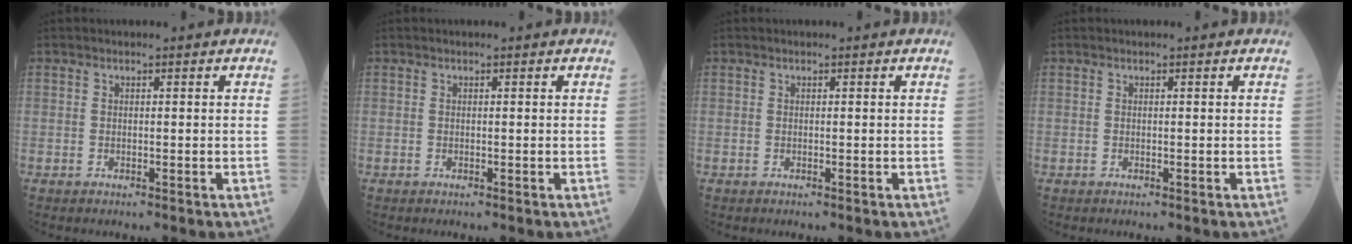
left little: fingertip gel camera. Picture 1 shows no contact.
{"total": 0.0}
{"total": 0.0}
{"total": 0.0}